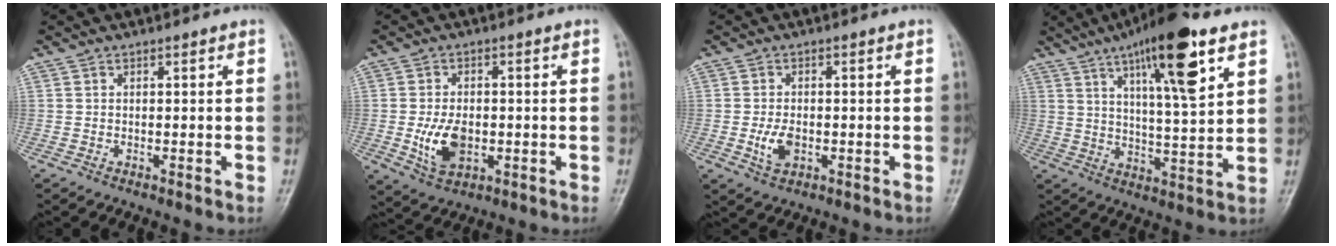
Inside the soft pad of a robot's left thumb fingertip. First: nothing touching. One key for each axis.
{"total": 8.0, "fx": -1.4, "fy": 5.1, "fz": 6.1, "tx": -0.100, "ty": -0.003, "tz": -0.017}
{"total": 4.5, "fx": -1.0, "fy": 2.8, "fz": 3.4, "tx": -0.065, "ty": 0.000, "tz": -0.016}
{"total": 16.6, "fx": 8.6, "fy": 3.6, "fz": 13.7, "tx": -0.209, "ty": -0.031, "tz": 0.139}